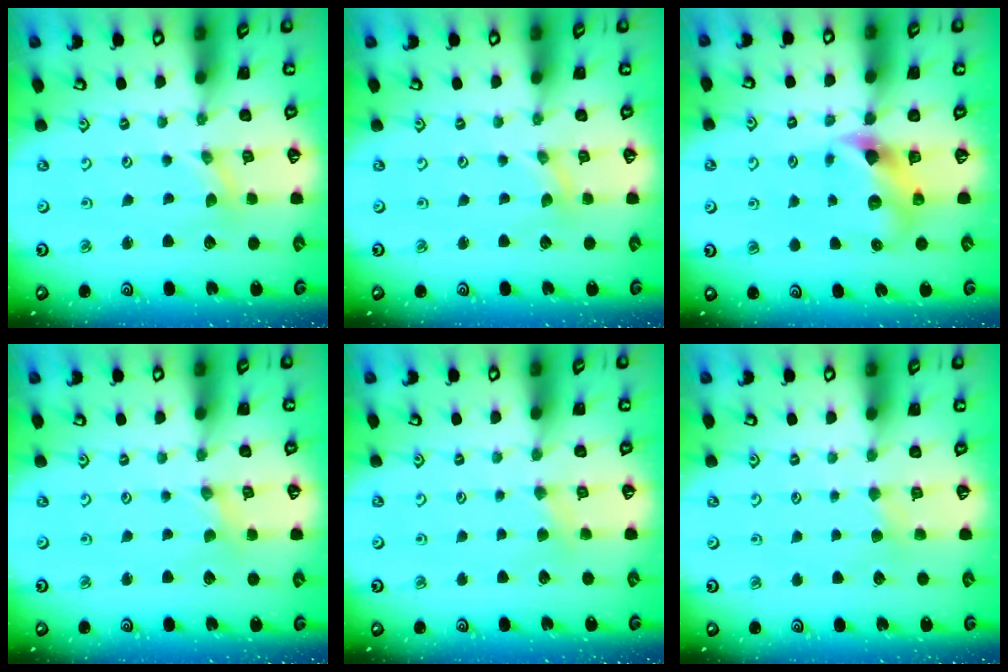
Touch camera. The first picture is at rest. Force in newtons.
{"total": 0.0}
{"total": 6.9, "press": 6.8, "slide": 1.1}
{"total": 0.0}
{"total": 2.7, "press": 2.6, "slide": 0.4}
{"total": 2.4, "press": 2.3, "slide": 0.5}